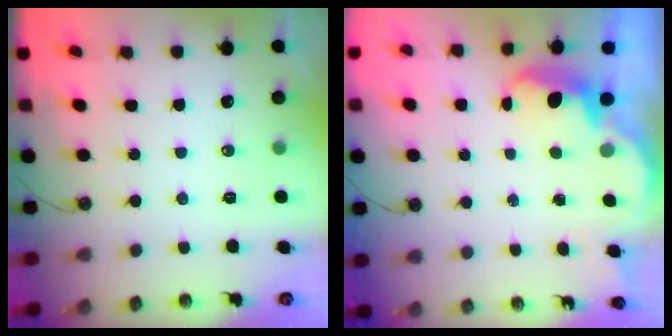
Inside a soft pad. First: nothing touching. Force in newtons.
{"total": 3.5, "press": 3.5, "slide": 0.7}